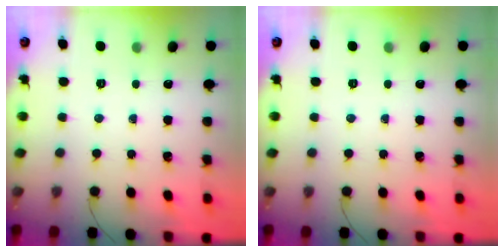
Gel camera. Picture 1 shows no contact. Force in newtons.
{"total": 0.0}